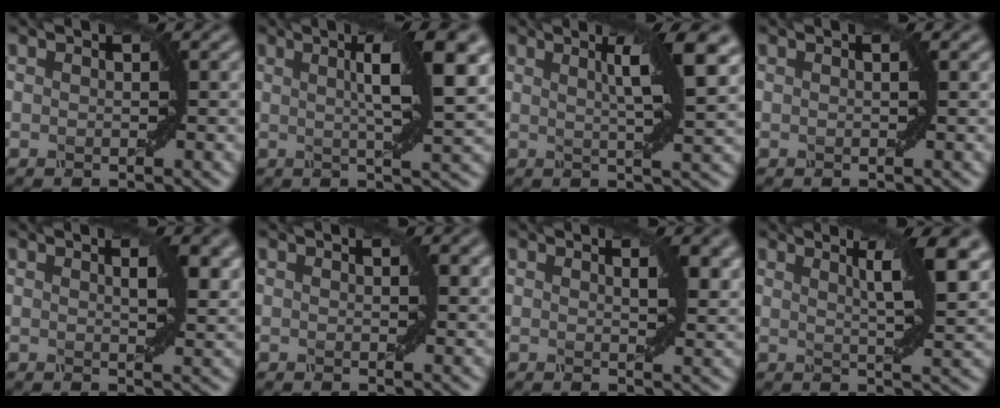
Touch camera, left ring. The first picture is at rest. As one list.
[{"total": 7.7, "force": [2.1, 1.6, 7.2], "torque": [-0.088, 0.014, 0.029]}, {"total": 5.8, "force": [2.1, 1.1, 5.3], "torque": [-0.066, 0.006, 0.033]}, {"total": 0.0}, {"total": 3.1, "force": [1.2, 1.0, 2.7], "torque": [-0.034, 0.002, 0.021]}, {"total": 0.6, "force": [0.3, 0.2, 0.5], "torque": [-0.006, 0.000, 0.007]}, {"total": 2.7, "force": [1.3, 0.9, 2.3], "torque": [-0.028, 0.001, 0.023]}, {"total": 5.6, "force": [2.4, 1.1, 4.9], "torque": [-0.062, 0.003, 0.040]}]